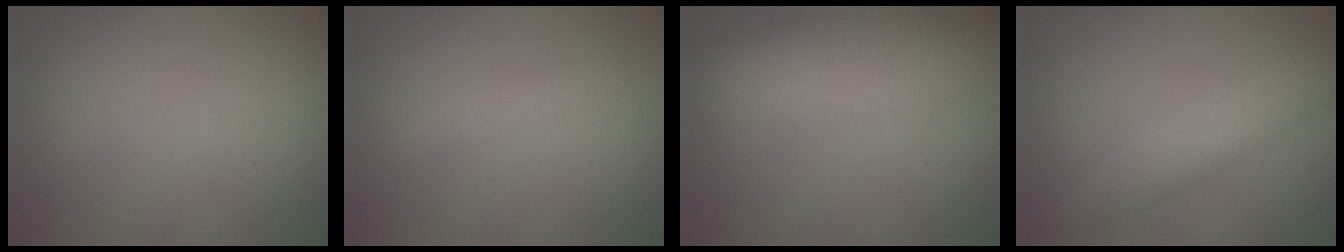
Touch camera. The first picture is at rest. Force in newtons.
{"total": 1.3, "press": 1.3, "slide": 0.0}
{"total": 10.4, "press": 10.4, "slide": 0.5}
{"total": 3.7, "press": 3.7, "slide": 0.2}